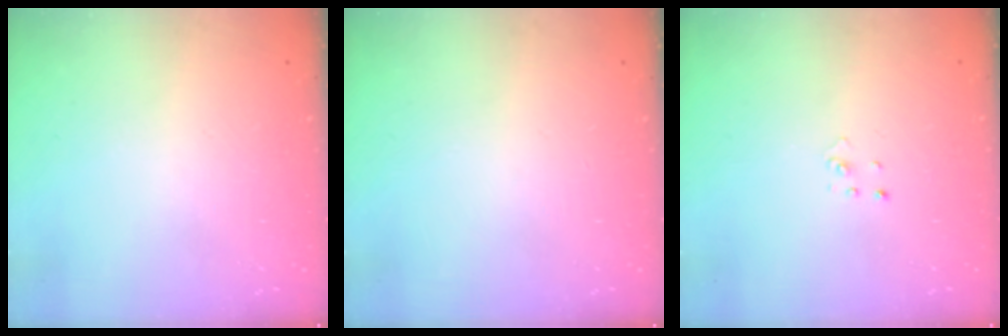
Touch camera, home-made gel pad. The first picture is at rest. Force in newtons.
{"total": 0.0}
{"total": 1.5, "press": 1.5, "slide": 0.1}